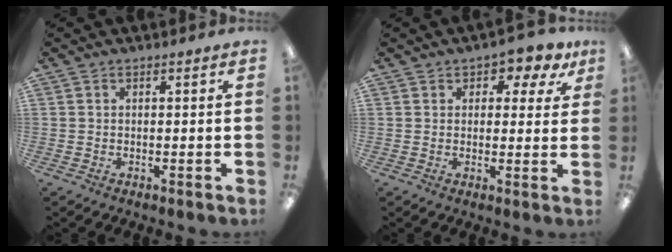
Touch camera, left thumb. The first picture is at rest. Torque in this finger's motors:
{"motor_torque": [0.09, 0.17, 0.06, -0.23, 0.01]}